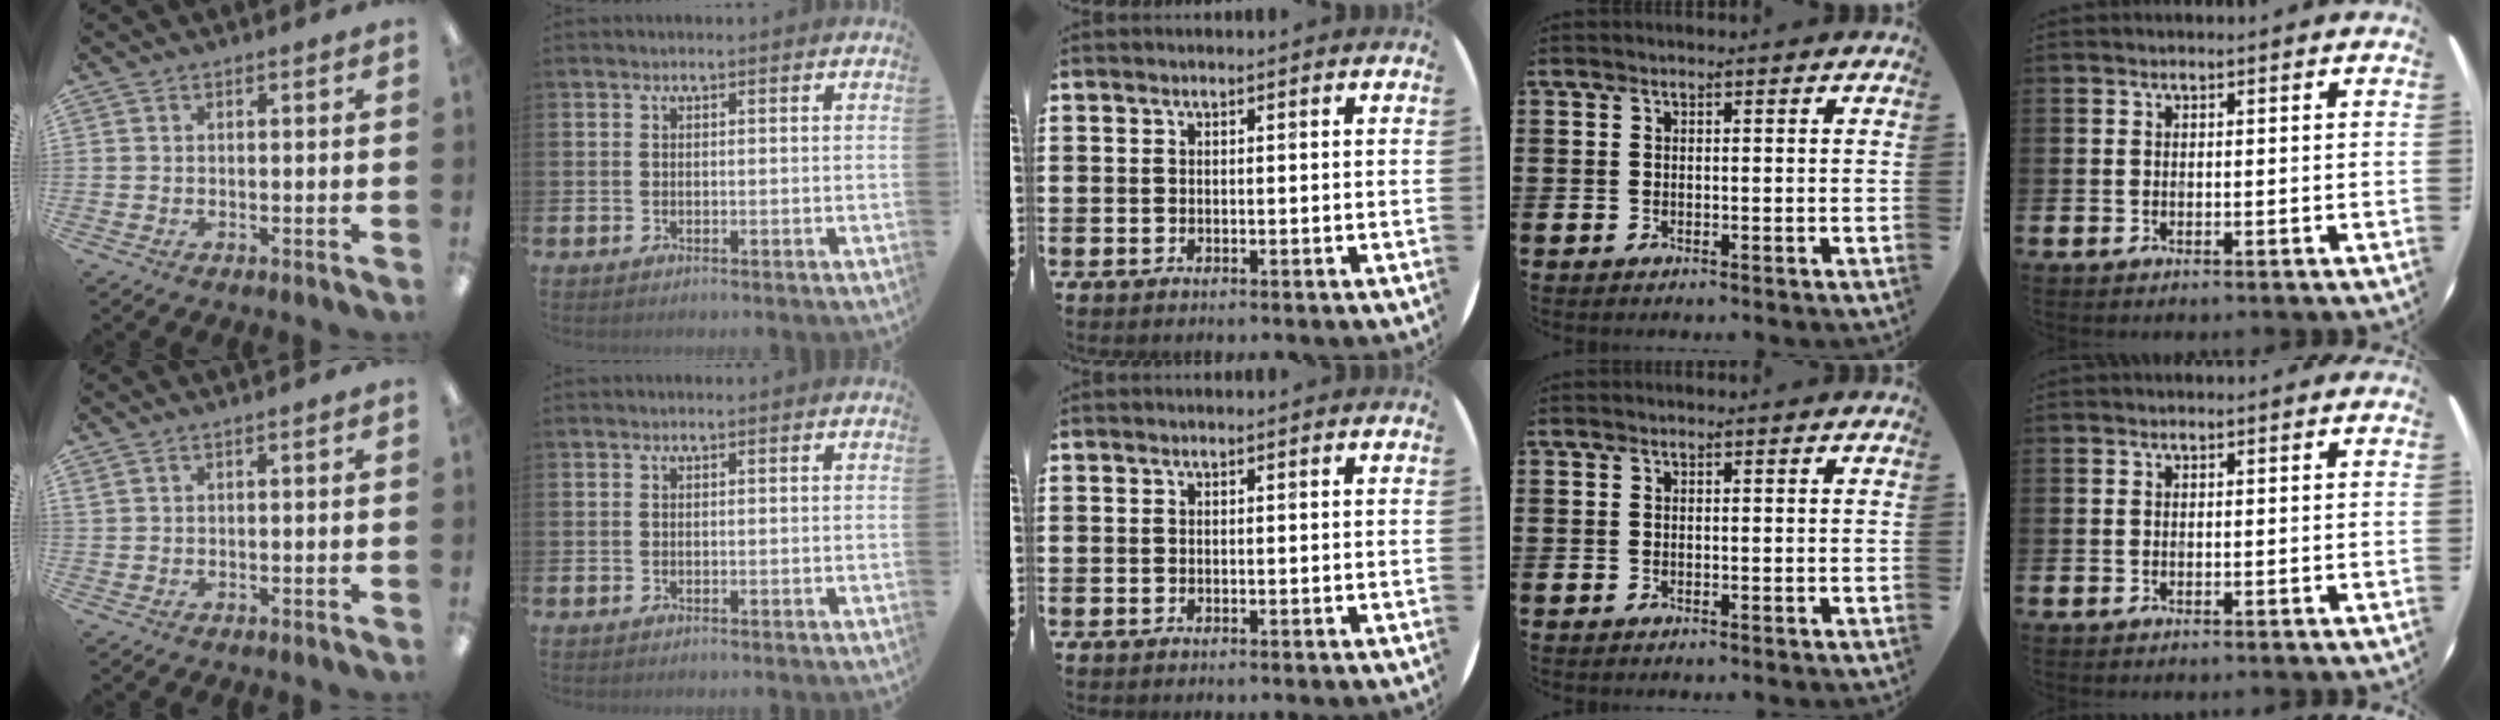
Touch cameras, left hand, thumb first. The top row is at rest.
{"thumb": {"total": 0.8, "force": [0.6, 0.0, 0.5], "torque": [-0.010, -0.001, 0.012]}}